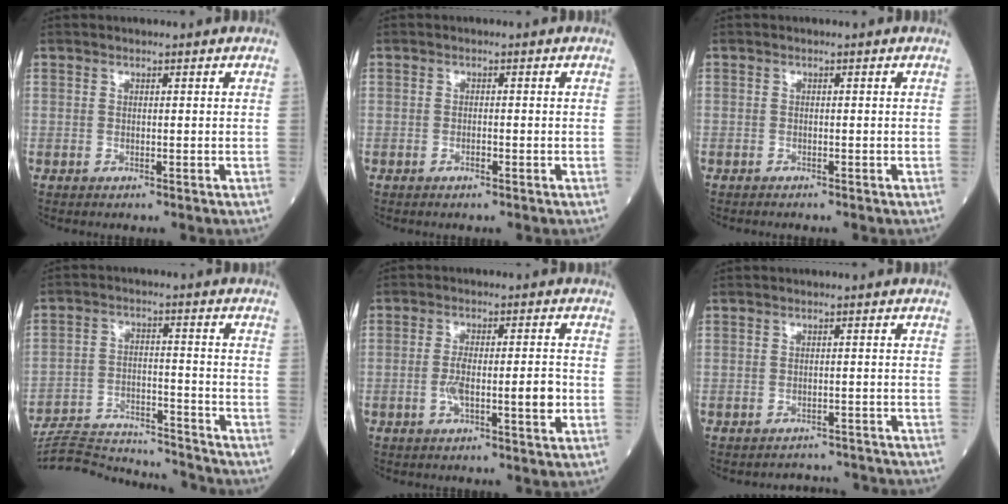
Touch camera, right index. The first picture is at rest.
{"total": 0.9, "force": [-0.5, 0.2, 0.8], "torque": [-0.016, 0.000, -0.009]}
{"total": 0.0}
{"total": 17.1, "force": [-16.8, 1.6, 3.0], "torque": [-0.068, 0.012, -0.252]}
{"total": 6.3, "force": [-1.4, 1.1, 6.0], "torque": [-0.107, 0.007, -0.023]}
{"total": 5.1, "force": [-5.0, 0.8, -0.8], "torque": [0.013, 0.014, -0.055]}